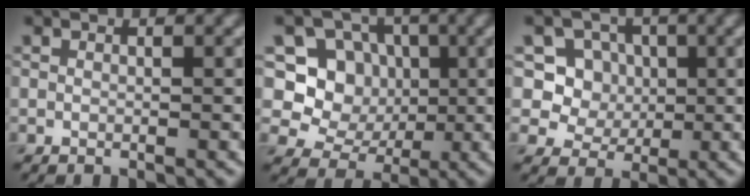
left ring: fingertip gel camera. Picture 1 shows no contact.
{"total": 6.0, "force": [0.7, 5.5, 2.3], "torque": [-0.027, 0.003, -0.007]}
{"total": 5.2, "force": [1.1, 4.7, 1.8], "torque": [-0.029, -0.002, 0.026]}